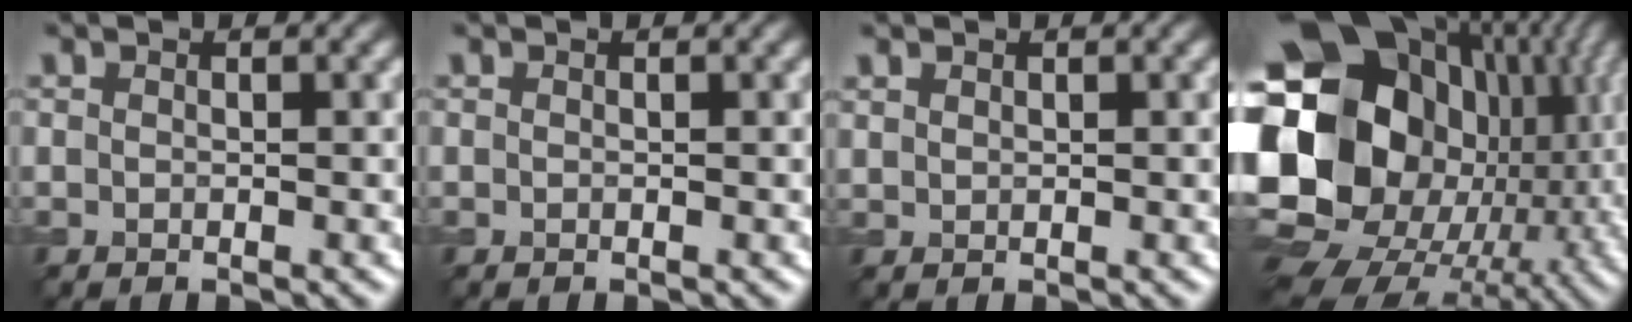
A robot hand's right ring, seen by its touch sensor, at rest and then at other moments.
{"total": 0.0}
{"total": 0.7, "force": [0.6, 0.4, 0.2], "torque": [-0.005, 0.000, 0.015]}
{"total": 22.7, "force": [0.4, 18.6, 13.0], "torque": [-0.252, -0.003, -0.019]}